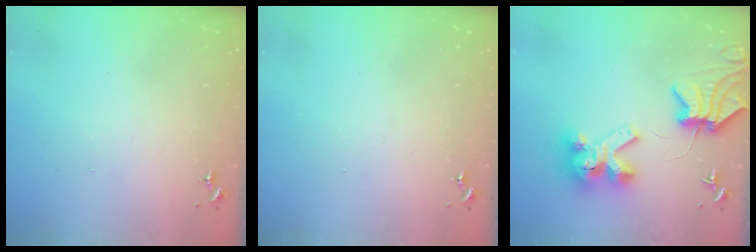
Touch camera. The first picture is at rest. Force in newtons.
{"total": 0.0}
{"total": 10.2, "press": 10.1, "slide": 1.5}